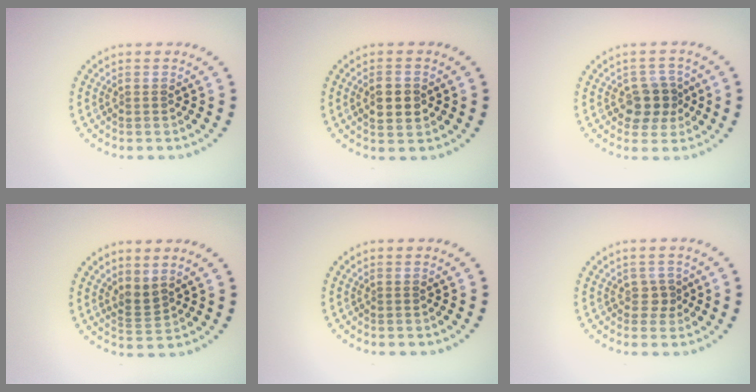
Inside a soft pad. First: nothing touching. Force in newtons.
{"total": 2.7, "press": 2.7, "slide": 0.1}
{"total": 3.4, "press": 3.2, "slide": 1.3}
{"total": 1.8, "press": 1.3, "slide": 1.3}
{"total": 0.0}
{"total": 1.3, "press": 1.1, "slide": 0.7}